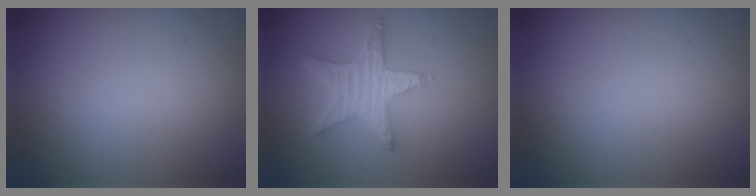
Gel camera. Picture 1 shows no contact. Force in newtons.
{"total": 4.8, "press": 3.9, "slide": 2.8}
{"total": 0.0}